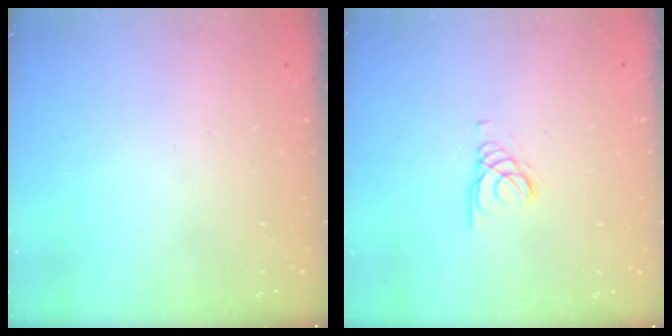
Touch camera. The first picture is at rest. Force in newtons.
{"total": 1.4, "press": 1.3, "slide": 0.2}